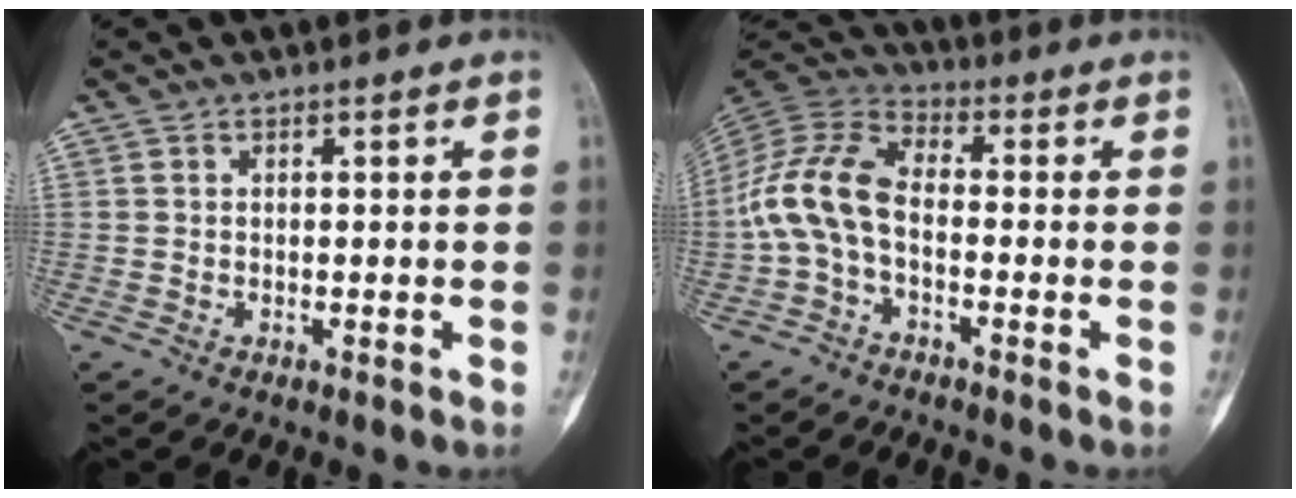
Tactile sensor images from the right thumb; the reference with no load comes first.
{"total": 11.2, "force": [-2.0, 6.4, 8.9], "torque": [-0.184, 0.035, -0.051]}